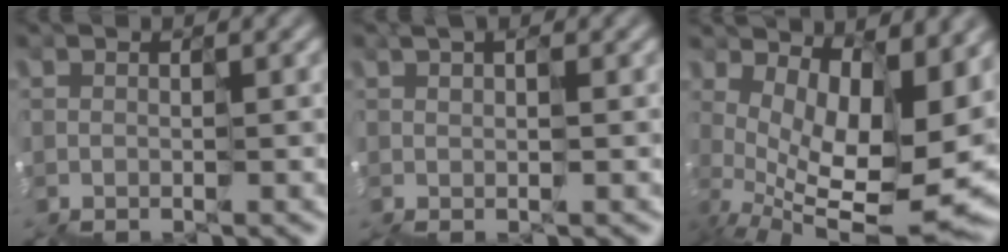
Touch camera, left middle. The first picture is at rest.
{"total": 0.6, "force": [0.5, 0.1, 0.3], "torque": [0.010, 0.010, 0.007]}
{"total": 9.6, "force": [0.6, 4.4, 8.5], "torque": [-0.139, -0.005, 0.033]}